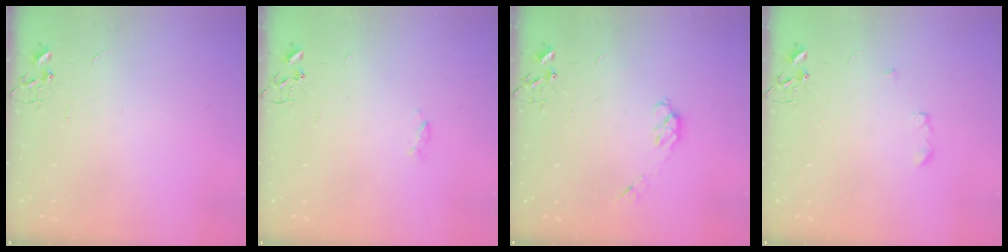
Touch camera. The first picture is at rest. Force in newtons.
{"total": 2.4, "press": 2.4, "slide": 0.5}
{"total": 5.5, "press": 5.5, "slide": 0.5}
{"total": 4.7, "press": 4.7, "slide": 0.7}